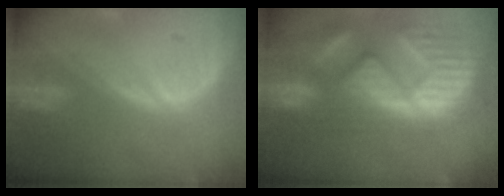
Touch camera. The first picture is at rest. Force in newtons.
{"total": 13.9, "press": 12.0, "slide": 7.0}